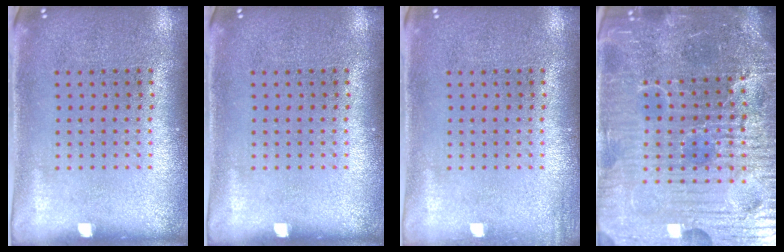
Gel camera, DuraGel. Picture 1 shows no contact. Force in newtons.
{"total": 0.0}
{"total": 0.8, "press": 0.7, "slide": 0.1}
{"total": 6.8, "press": 6.2, "slide": 2.9}